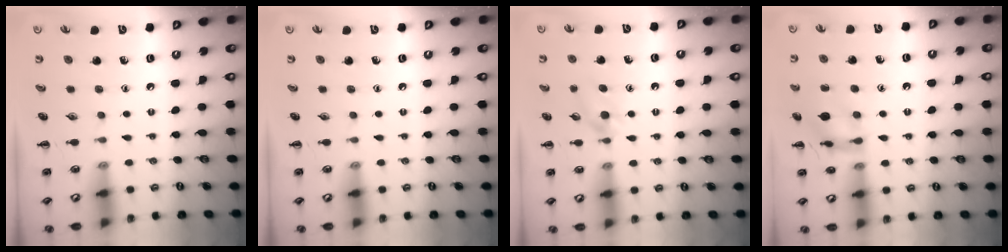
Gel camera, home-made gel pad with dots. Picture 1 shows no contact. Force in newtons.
{"total": 0.0}
{"total": 5.5, "press": 5.0, "slide": 2.2}
{"total": 12.6, "press": 12.6, "slide": 0.4}